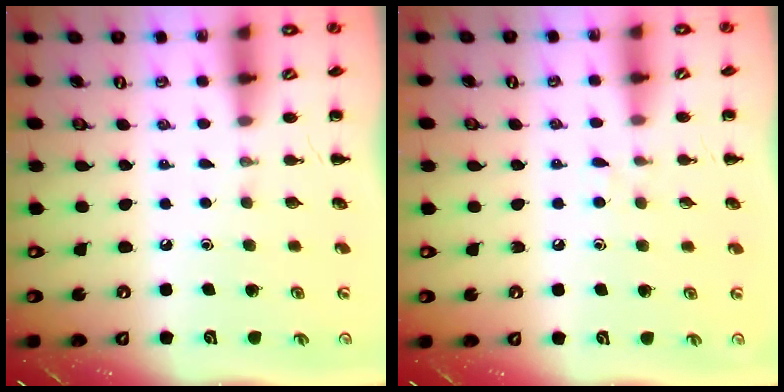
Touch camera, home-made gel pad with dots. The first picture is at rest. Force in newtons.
{"total": 5.2, "press": 4.9, "slide": 1.7}